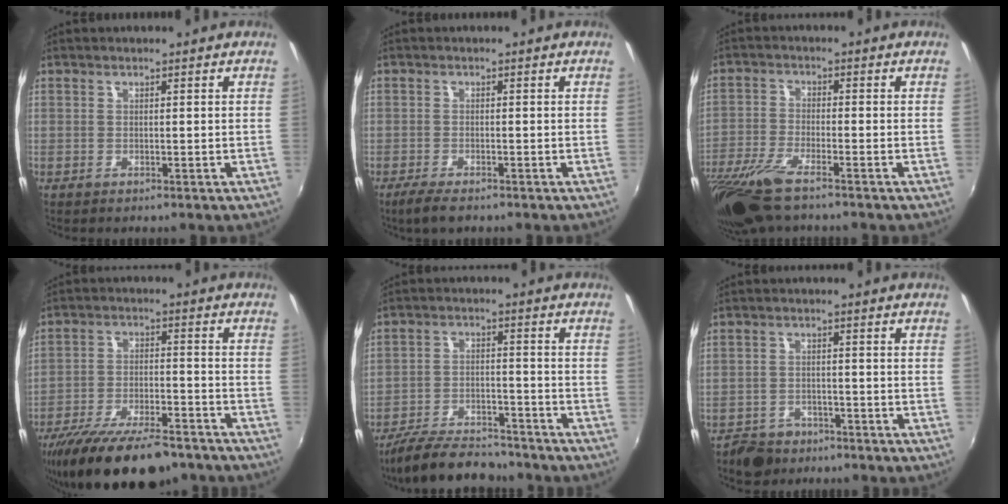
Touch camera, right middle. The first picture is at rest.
{"total": 3.6, "force": [-2.7, 1.0, 2.2], "torque": [-0.058, -0.012, -0.052]}
{"total": 11.8, "force": [-9.0, 2.3, 7.3], "torque": [-0.169, -0.044, -0.174]}
{"total": 19.5, "force": [-15.4, 5.9, 10.5], "torque": [-0.205, -0.037, -0.238]}
{"total": 13.2, "force": [-11.6, 4.0, 5.1], "torque": [-0.126, -0.008, -0.184]}
{"total": 6.5, "force": [-4.9, 3.9, 1.7], "torque": [-0.055, 0.004, -0.079]}